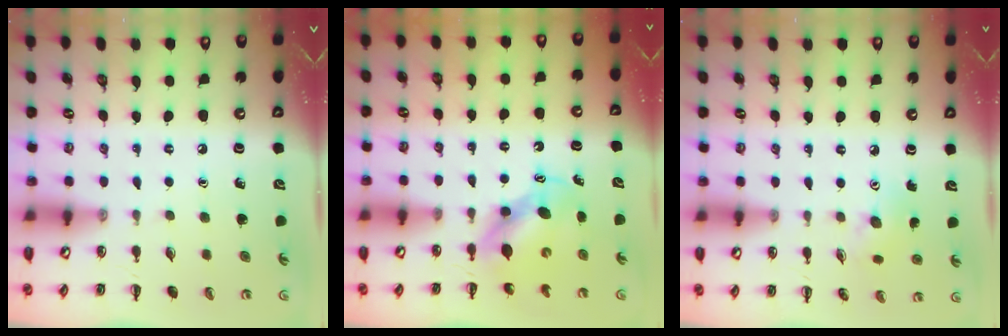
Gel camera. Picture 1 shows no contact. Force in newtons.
{"total": 6.6, "press": 6.5, "slide": 0.7}
{"total": 3.6, "press": 3.5, "slide": 0.9}